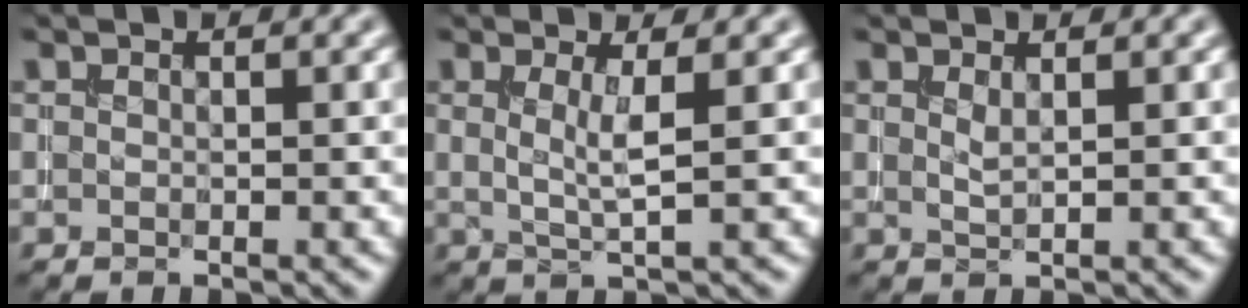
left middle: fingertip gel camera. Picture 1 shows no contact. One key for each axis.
{"total": 2.5, "fx": 0.6, "fy": 0.5, "fz": 2.4, "tx": -0.043, "ty": -0.007, "tz": 0.009}
{"total": 0.9, "fx": 0.6, "fy": 0.2, "fz": 0.7, "tx": -0.018, "ty": -0.003, "tz": 0.011}